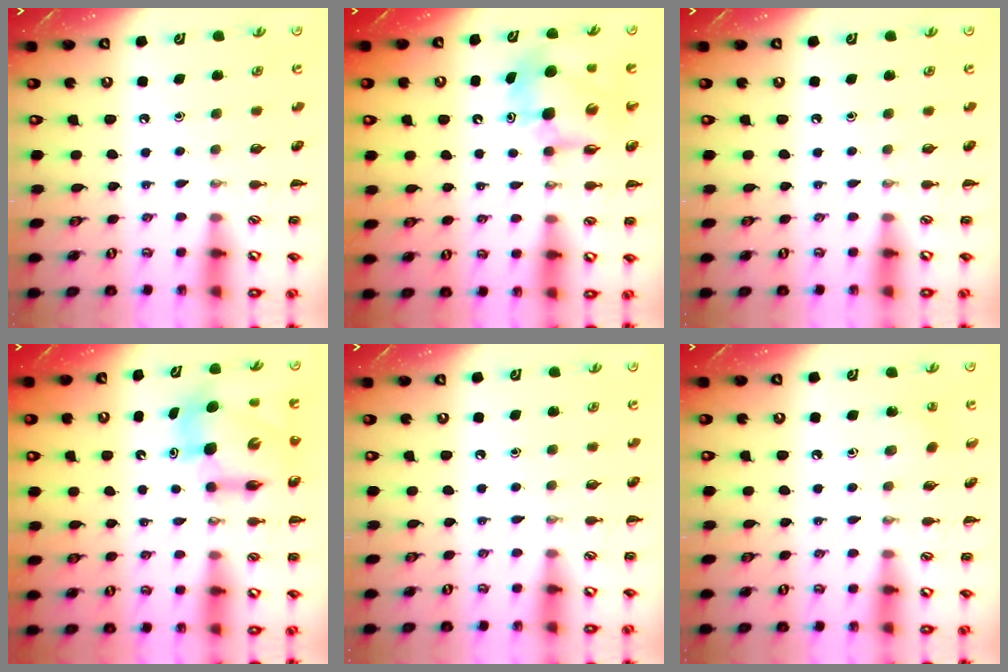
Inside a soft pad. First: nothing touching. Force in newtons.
{"total": 8.7, "press": 8.3, "slide": 2.6}
{"total": 0.0}
{"total": 8.5, "press": 8.1, "slide": 2.4}
{"total": 0.0}
{"total": 5.7, "press": 5.5, "slide": 1.6}